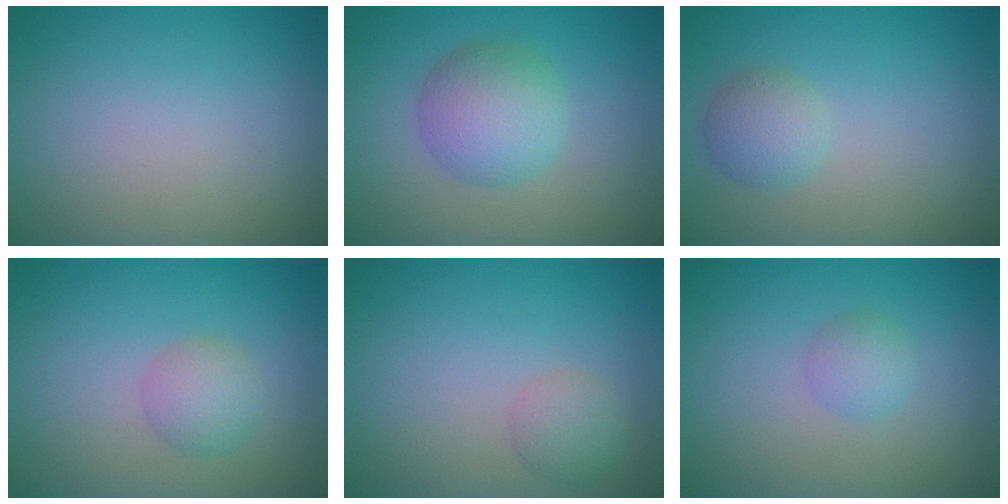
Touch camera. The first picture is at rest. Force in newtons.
{"total": 4.8, "press": 4.8, "slide": 0.1}
{"total": 2.4, "press": 2.4, "slide": 0.2}
{"total": 2.3, "press": 2.3, "slide": 0.0}
{"total": 1.9, "press": 1.9, "slide": 0.1}
{"total": 1.7, "press": 1.7, "slide": 0.1}